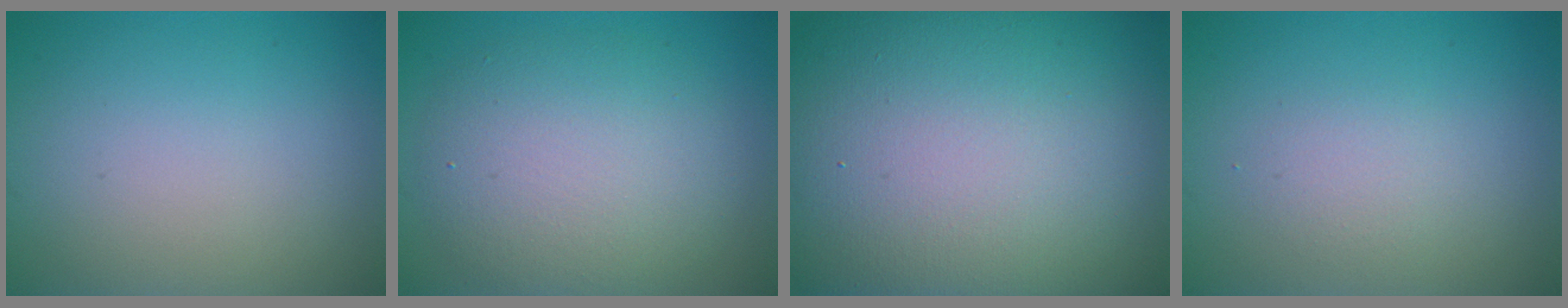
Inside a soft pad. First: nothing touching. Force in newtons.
{"total": 6.4, "press": 6.4, "slide": 0.7}
{"total": 24.0, "press": 24.0, "slide": 1.2}
{"total": 1.5, "press": 1.5, "slide": 0.1}